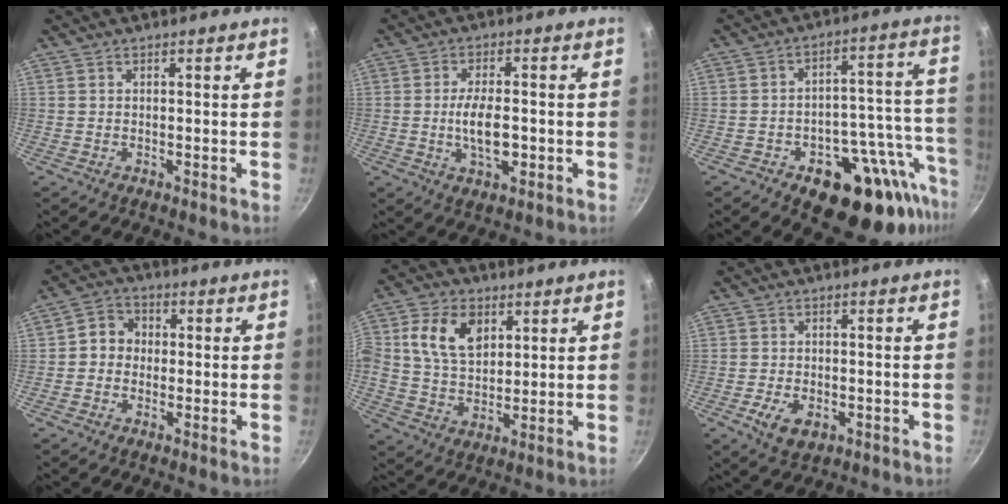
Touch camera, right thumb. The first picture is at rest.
{"total": 7.5, "force": [-1.2, 3.4, 6.6], "torque": [-0.106, 0.008, -0.021]}
{"total": 20.2, "force": [-9.9, 11.1, 13.7], "torque": [-0.120, 0.045, -0.138]}
{"total": 5.3, "force": [-0.1, 4.8, 2.4], "torque": [-0.012, 0.012, -0.017]}
{"total": 11.4, "force": [3.6, 7.9, 7.3], "torque": [-0.115, -0.006, 0.061]}
{"total": 6.1, "force": [-2.3, 3.8, 4.1], "torque": [-0.069, 0.008, -0.033]}